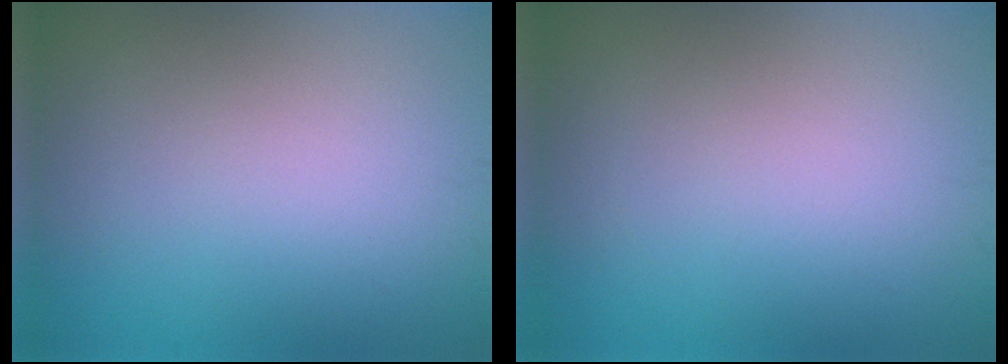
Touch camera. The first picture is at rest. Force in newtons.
{"total": 0.0}